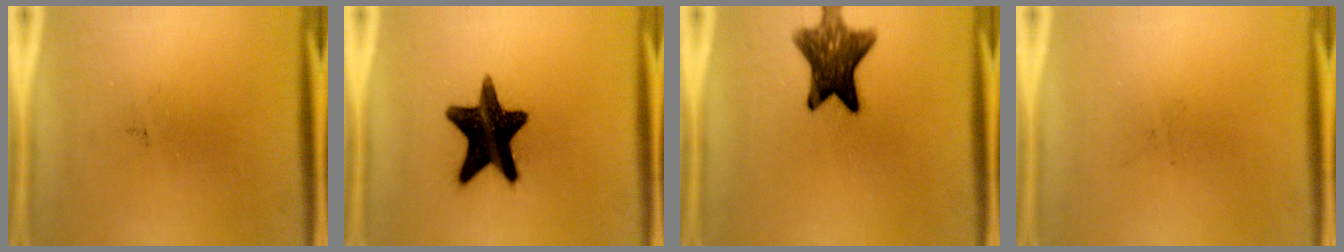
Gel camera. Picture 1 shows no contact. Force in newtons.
{"total": 16.2}
{"total": 10.0}
{"total": 0.0}